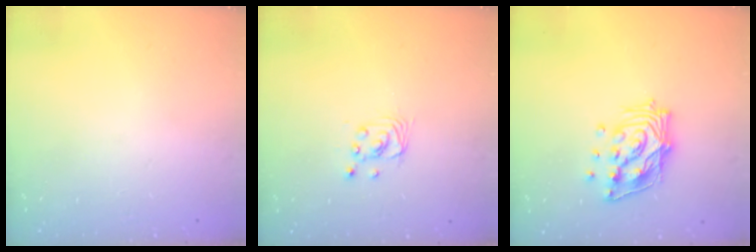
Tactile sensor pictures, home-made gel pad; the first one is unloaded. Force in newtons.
{"total": 2.5, "press": 2.5, "slide": 0.1}
{"total": 14.9, "press": 14.8, "slide": 2.0}